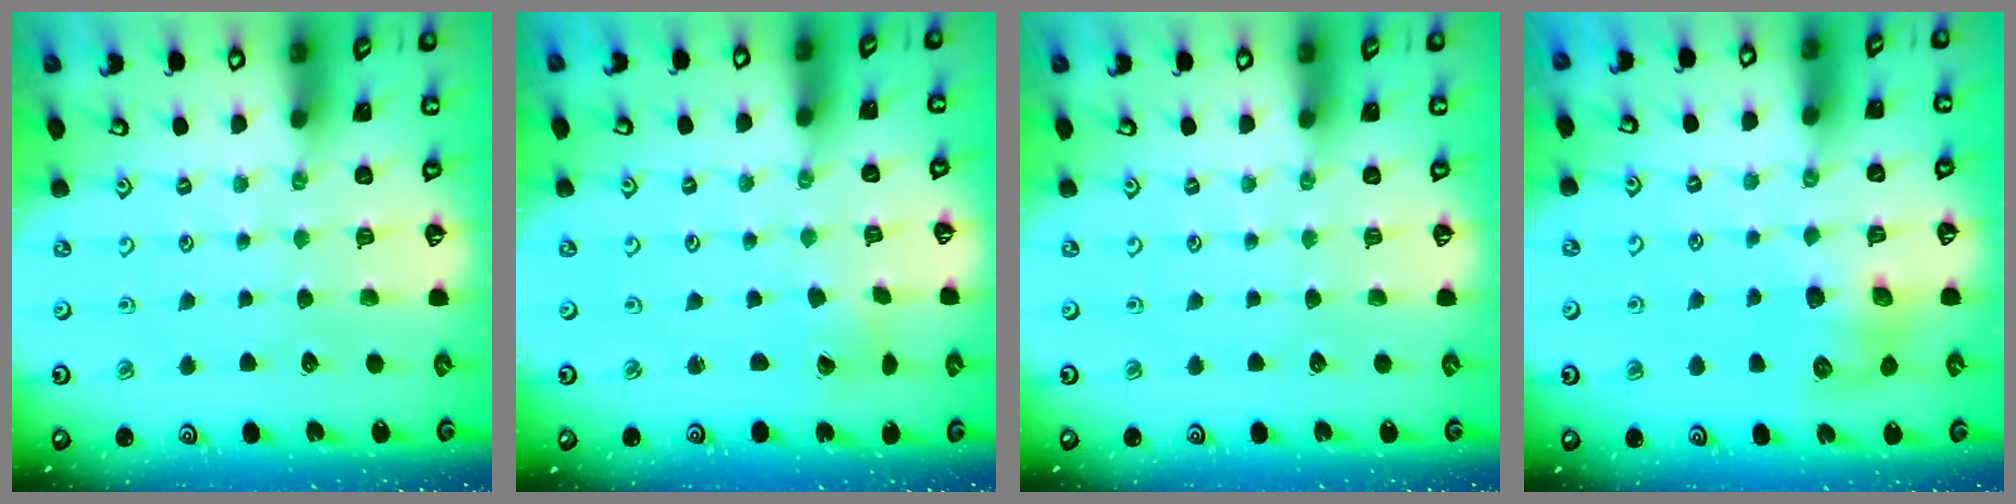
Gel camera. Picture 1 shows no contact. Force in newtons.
{"total": 2.4, "press": 2.4, "slide": 0.3}
{"total": 0.0}
{"total": 10.5, "press": 10.5, "slide": 0.5}